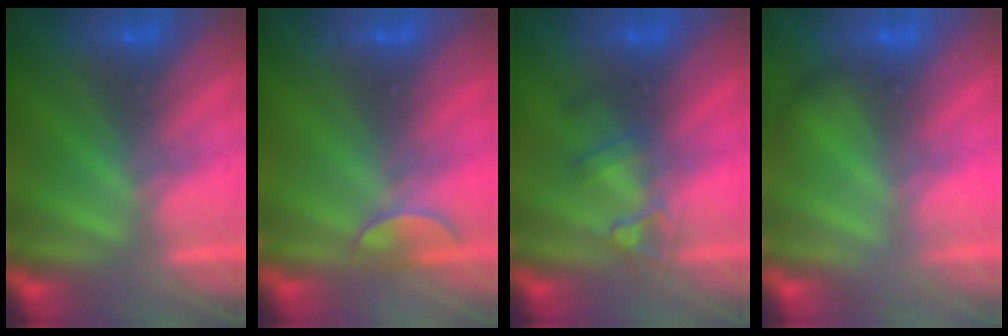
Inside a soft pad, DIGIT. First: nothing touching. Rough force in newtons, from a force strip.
{"total": 2.4}
{"total": 2.4}
{"total": 2.0}